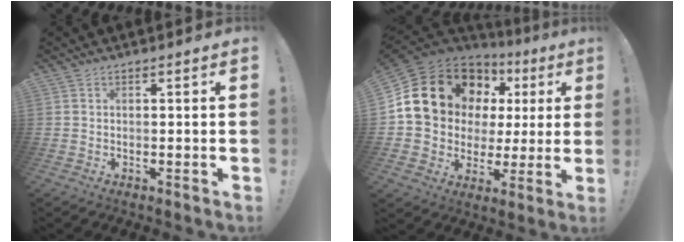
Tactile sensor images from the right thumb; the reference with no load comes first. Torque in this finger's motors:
{"motor_torque": [2.49, 2.51, 1.06, -0.83, 0.35]}